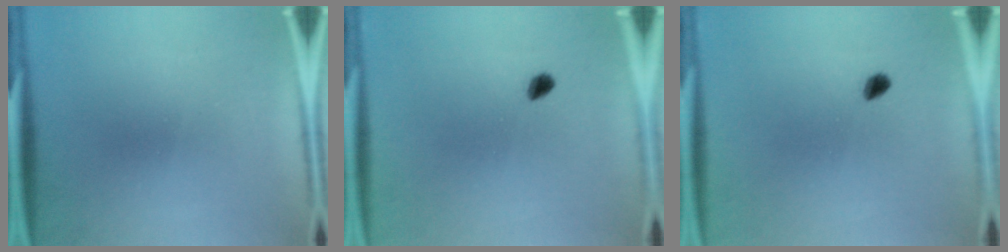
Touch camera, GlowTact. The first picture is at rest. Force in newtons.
{"total": 1.7}
{"total": 1.7}